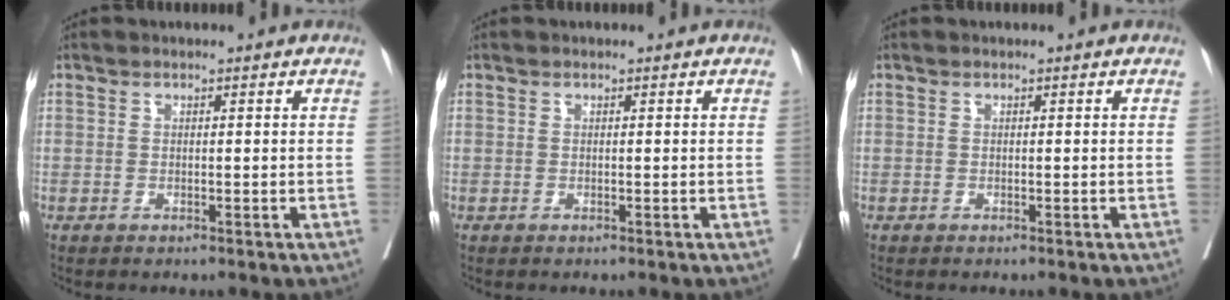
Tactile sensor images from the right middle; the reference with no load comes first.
{"total": 0.0}
{"total": 0.0}